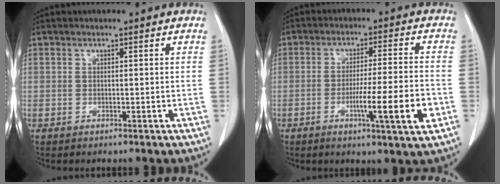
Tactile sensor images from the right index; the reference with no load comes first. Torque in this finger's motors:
{"motor_torque": [1.00, -0.29, 0.27, 0.08]}